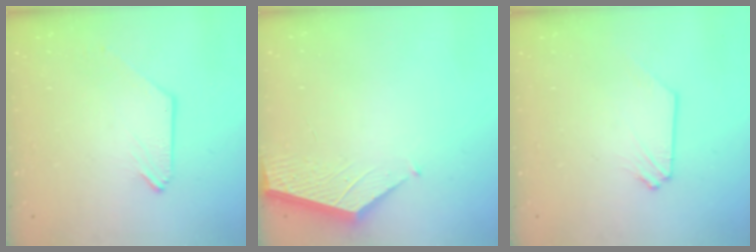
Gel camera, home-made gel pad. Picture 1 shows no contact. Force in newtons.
{"total": 2.6, "press": 2.6, "slide": 0.3}
{"total": 0.0}